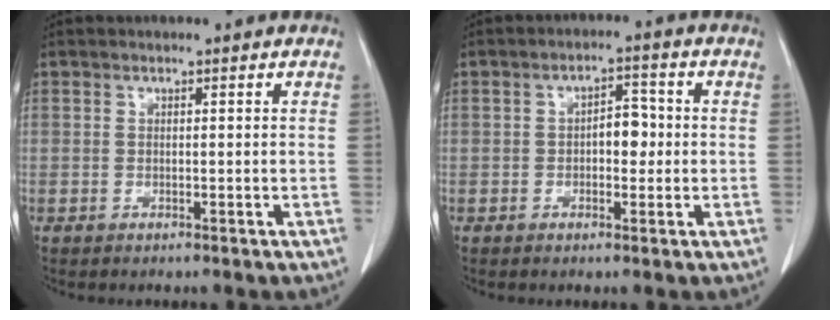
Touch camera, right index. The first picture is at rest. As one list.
[{"total": 4.6, "force": [-0.3, 2.4, 3.9], "torque": [-0.062, 0.016, -0.005]}]